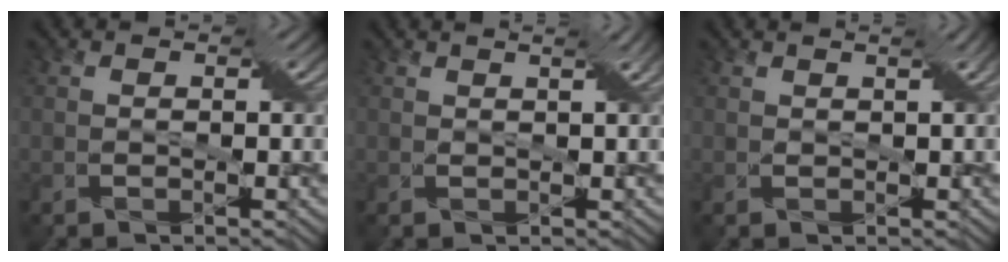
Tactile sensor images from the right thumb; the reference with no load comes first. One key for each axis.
{"total": 2.0, "fx": 1.6, "fy": -0.5, "fz": 1.1, "tx": -0.020, "ty": 0.009, "tz": 0.025}
{"total": 1.5, "fx": 1.2, "fy": -0.4, "fz": 0.9, "tx": -0.013, "ty": 0.008, "tz": 0.021}